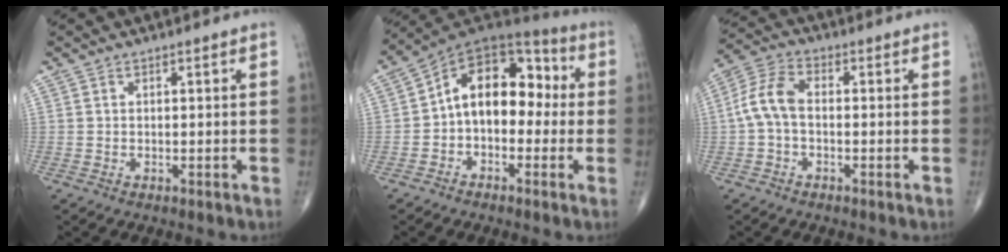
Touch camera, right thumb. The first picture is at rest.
{"total": 14.6, "force": [-0.4, 9.7, 11.0], "torque": [-0.130, 0.053, -0.023]}
{"total": 7.1, "force": [-0.6, 4.1, 5.8], "torque": [-0.120, 0.023, -0.023]}